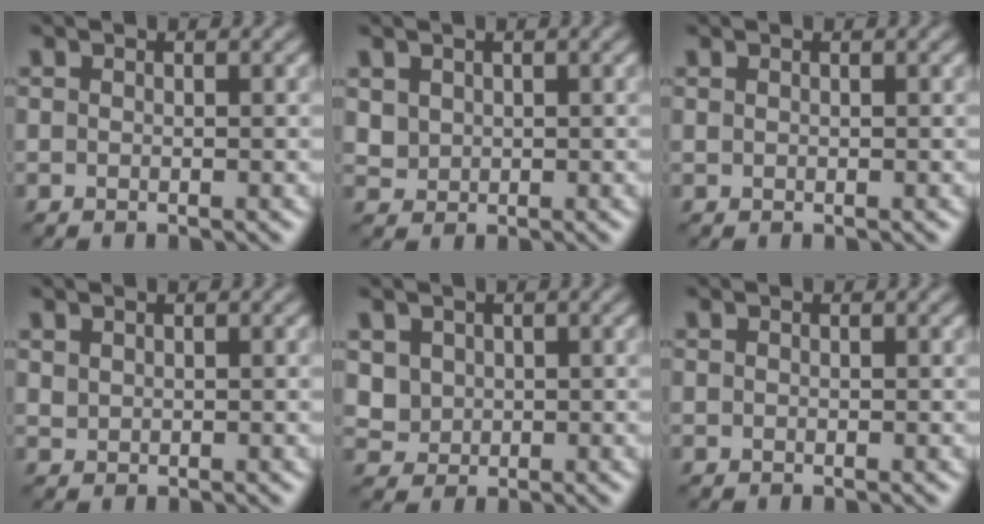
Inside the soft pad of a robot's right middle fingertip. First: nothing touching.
{"total": 2.1, "force": [0.8, 1.8, 0.8], "torque": [-0.035, 0.007, 0.037]}
{"total": 0.0}
{"total": 0.5, "force": [0.3, 0.4, 0.1], "torque": [-0.003, 0.001, 0.018]}
{"total": 3.1, "force": [1.0, 2.7, 1.2], "torque": [-0.038, 0.007, 0.031]}
{"total": 0.0}